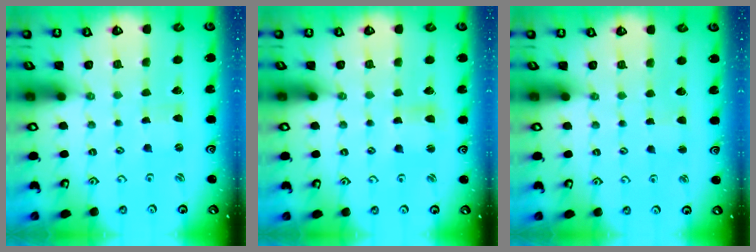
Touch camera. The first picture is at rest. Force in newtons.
{"total": 2.7, "press": 2.7, "slide": 0.4}
{"total": 1.9, "press": 1.9, "slide": 0.2}